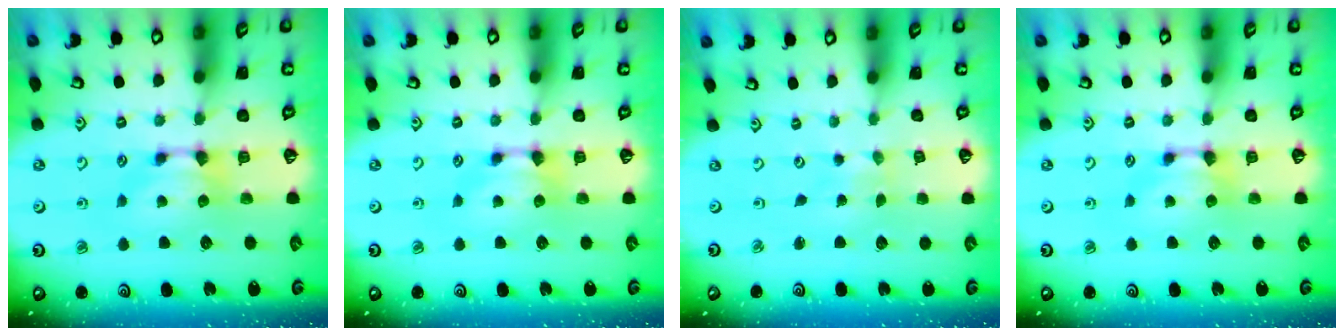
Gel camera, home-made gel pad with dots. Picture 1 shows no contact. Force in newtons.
{"total": 0.0}
{"total": 5.3, "press": 5.3, "slide": 0.2}
{"total": 0.0}